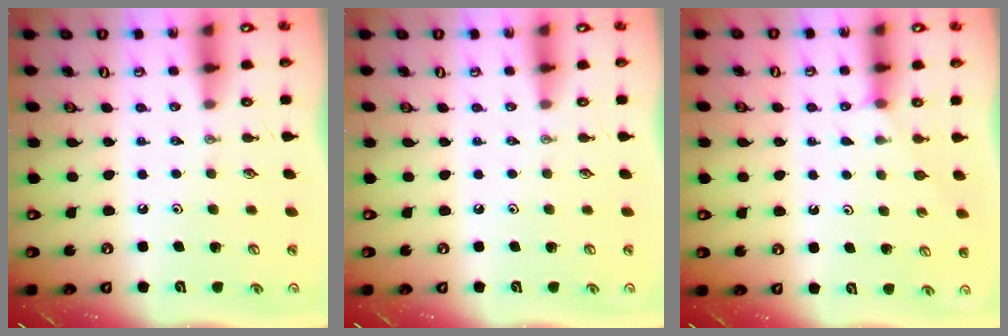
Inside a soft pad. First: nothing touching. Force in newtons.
{"total": 0.0}
{"total": 4.2, "press": 4.1, "slide": 0.5}